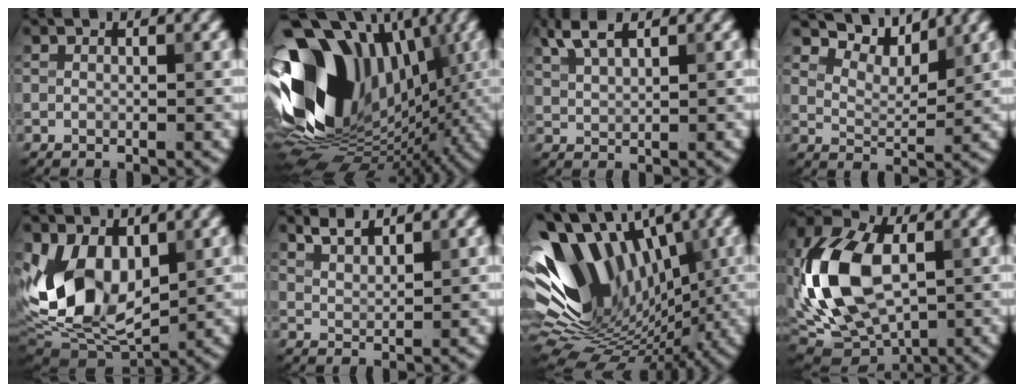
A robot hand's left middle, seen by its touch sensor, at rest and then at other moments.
{"total": 16.9, "force": [0.7, 11.8, 12.1], "torque": [-0.234, 0.024, -0.001]}
{"total": 3.3, "force": [2.3, 1.2, 2.1], "torque": [-0.049, 0.008, 0.048]}
{"total": 5.1, "force": [4.5, 1.5, 1.8], "torque": [-0.037, 0.003, 0.069]}
{"total": 9.1, "force": [1.2, 6.2, 6.6], "torque": [-0.137, -0.019, 0.022]}
{"total": 2.1, "force": [1.9, 0.6, 0.7], "torque": [-0.014, 0.002, 0.040]}
{"total": 15.7, "force": [2.3, 10.1, 11.8], "torque": [-0.204, 0.025, 0.036]}
{"total": 13.2, "force": [-0.1, 8.1, 10.4], "torque": [-0.234, 0.003, -0.011]}